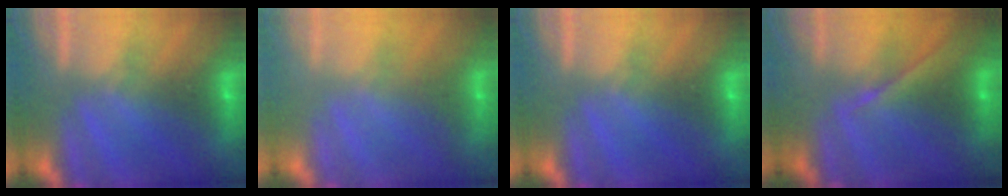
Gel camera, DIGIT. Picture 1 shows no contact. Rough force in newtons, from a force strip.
{"total": 2.3}
{"total": 0.0}
{"total": 2.3}